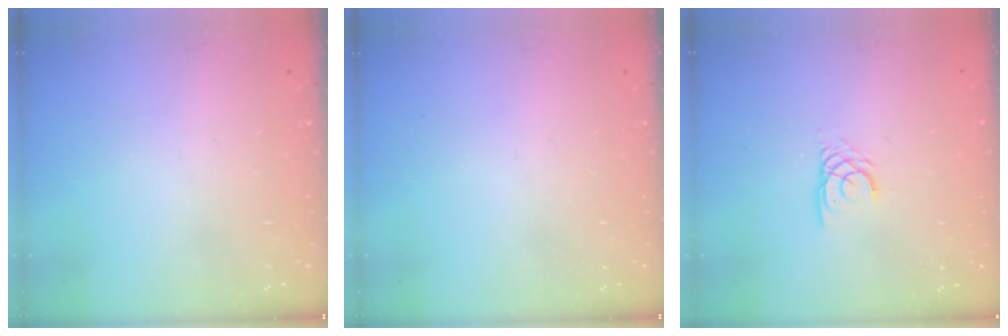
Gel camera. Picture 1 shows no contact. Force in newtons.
{"total": 0.0}
{"total": 2.4, "press": 2.4, "slide": 0.2}